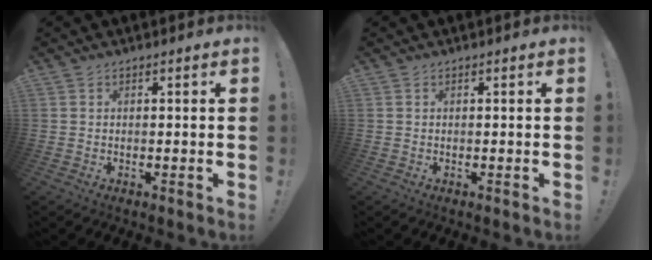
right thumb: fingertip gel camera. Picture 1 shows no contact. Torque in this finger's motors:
{"motor_torque": [0.00, 0.00, 0.10, -0.10, 0.00]}